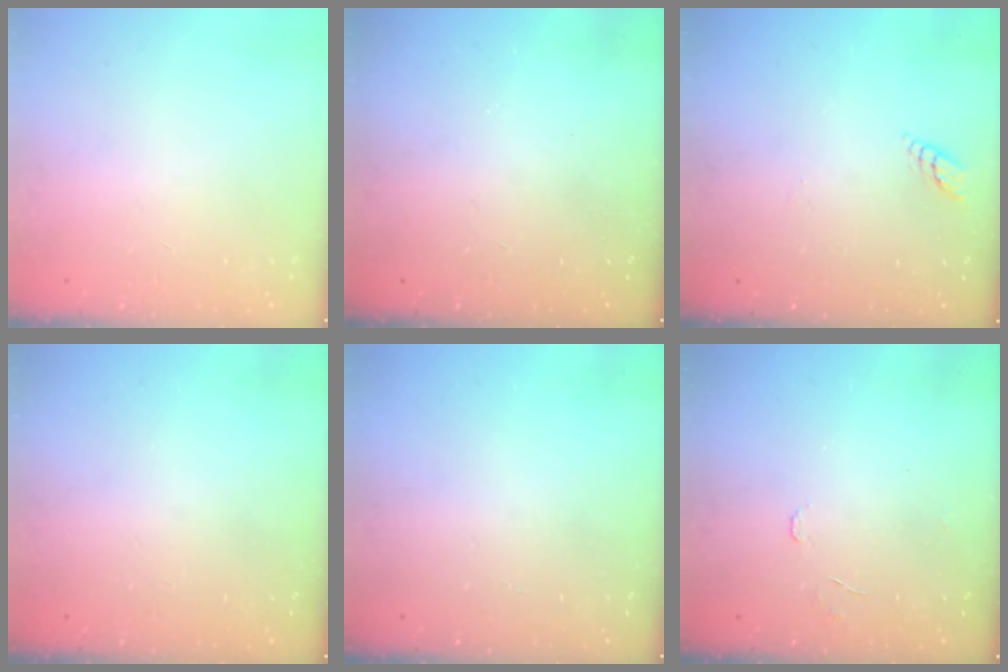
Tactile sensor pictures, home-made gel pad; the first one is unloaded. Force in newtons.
{"total": 0.0}
{"total": 3.4, "press": 3.3, "slide": 0.3}
{"total": 0.0}
{"total": 1.7, "press": 1.7, "slide": 0.1}
{"total": 4.3, "press": 4.3, "slide": 0.4}